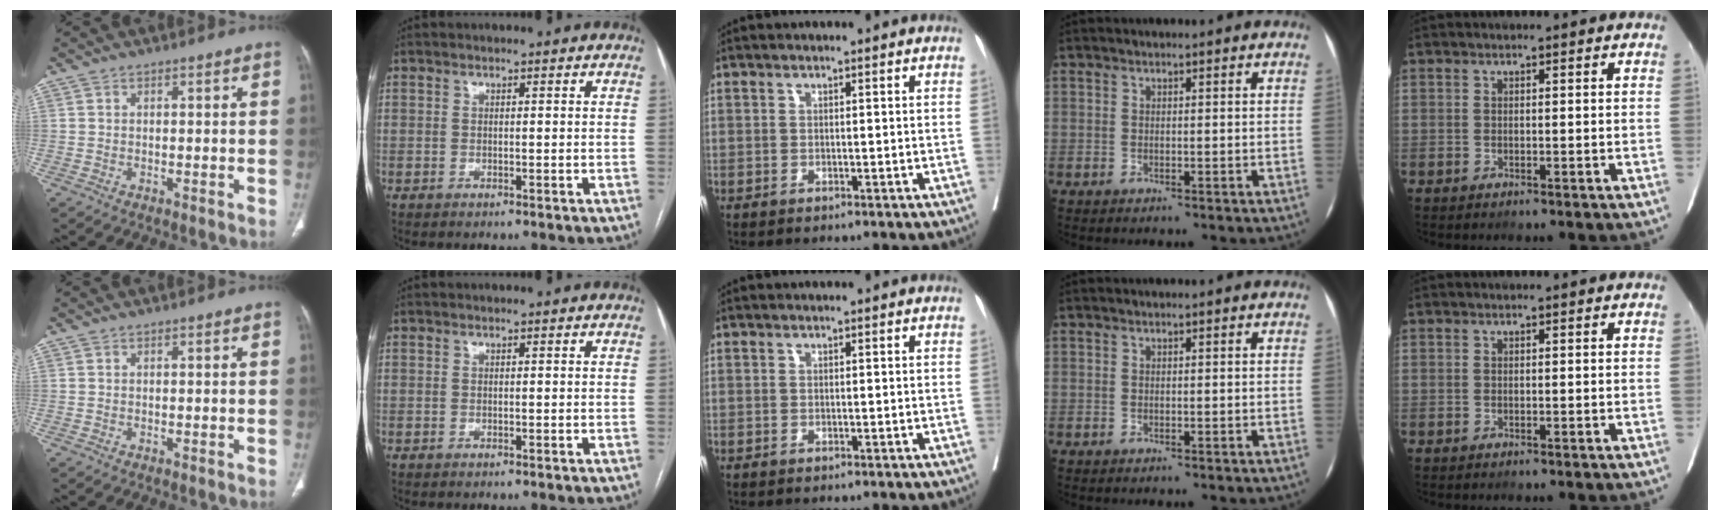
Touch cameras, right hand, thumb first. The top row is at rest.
{}